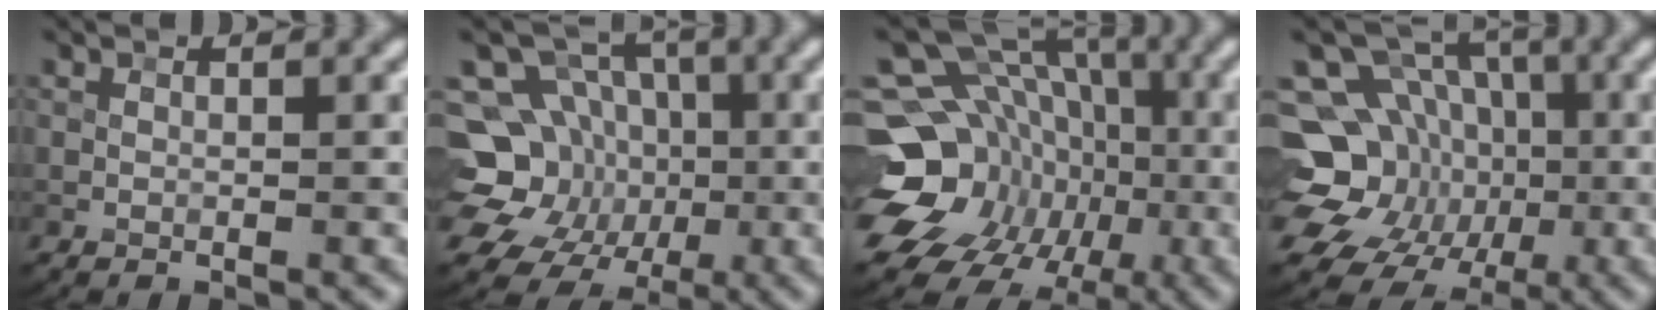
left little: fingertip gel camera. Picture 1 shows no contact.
{"total": 12.4, "force": [-1.7, 11.3, 4.9], "torque": [-0.115, 0.013, -0.050]}
{"total": 17.5, "force": [-5.1, 14.5, 8.4], "torque": [-0.150, -0.009, -0.093]}
{"total": 14.6, "force": [-2.6, 12.9, 6.3], "torque": [-0.150, -0.001, -0.052]}